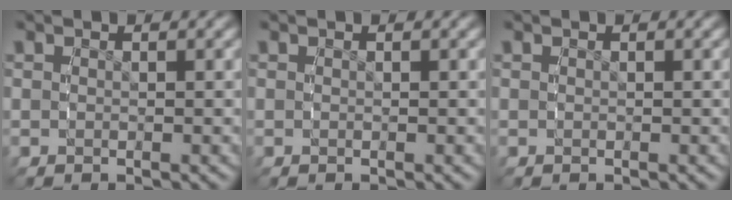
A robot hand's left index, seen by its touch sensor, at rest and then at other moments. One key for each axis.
{"total": 0.0}
{"total": 0.0}